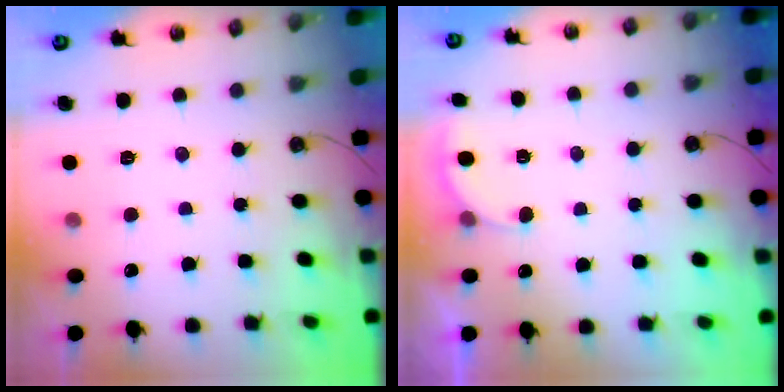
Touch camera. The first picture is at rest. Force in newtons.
{"total": 2.1, "press": 2.0, "slide": 0.6}